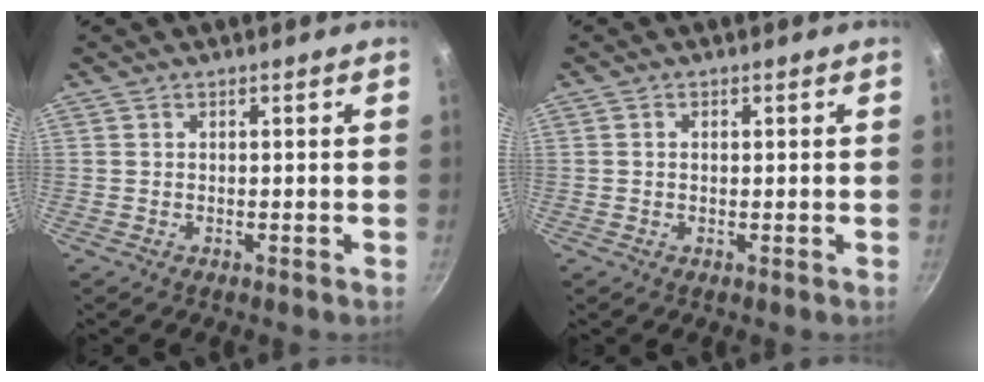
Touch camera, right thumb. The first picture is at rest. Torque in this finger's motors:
{"motor_torque": [-0.14, -0.70, -0.46, 0.25, -0.03]}